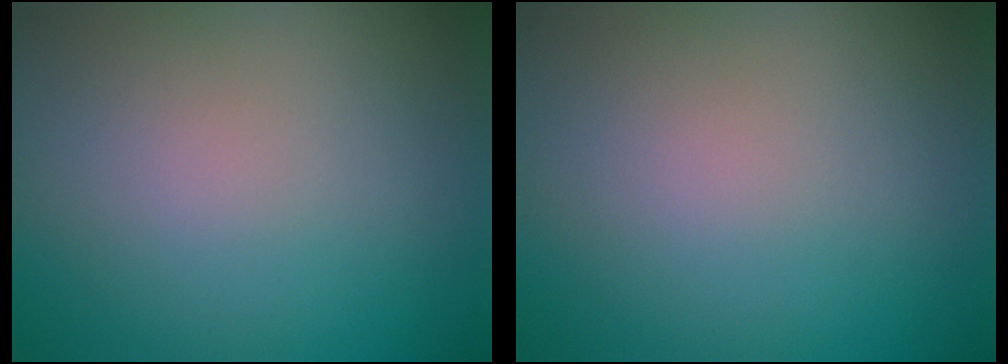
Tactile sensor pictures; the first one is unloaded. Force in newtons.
{"total": 0.0}